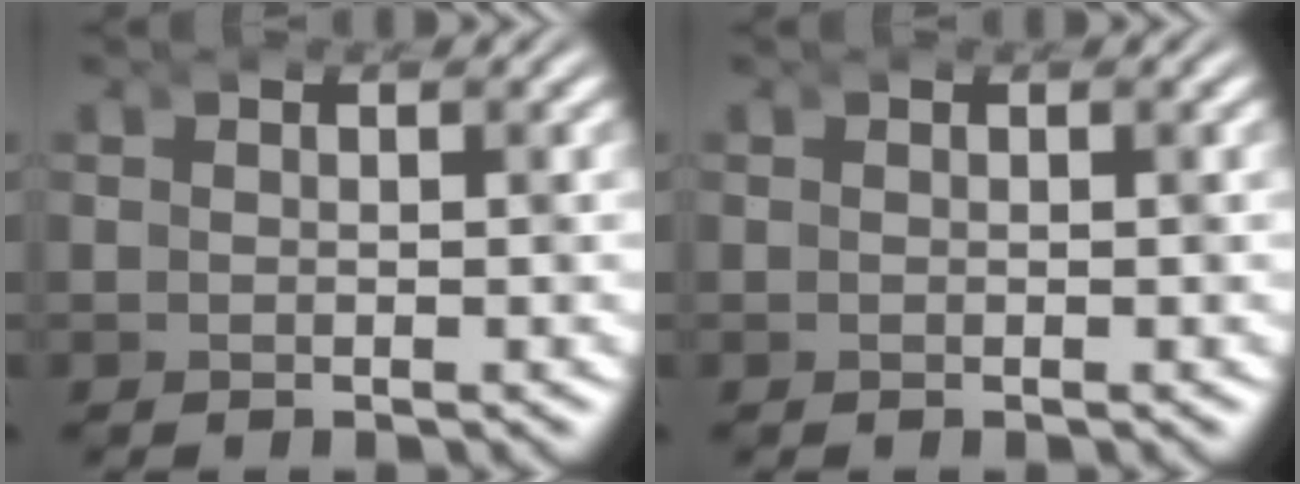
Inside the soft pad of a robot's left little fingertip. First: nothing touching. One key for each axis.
{"total": 0.0}